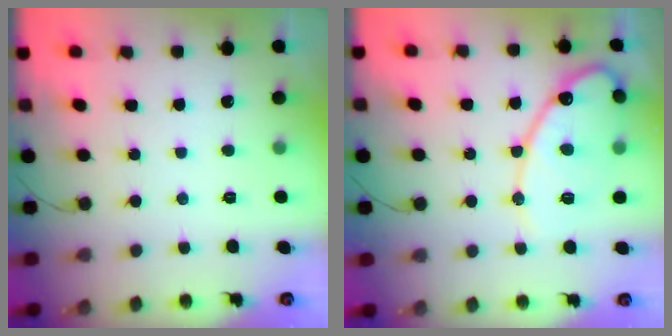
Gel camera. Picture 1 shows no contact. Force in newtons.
{"total": 13.8, "press": 13.8, "slide": 1.1}